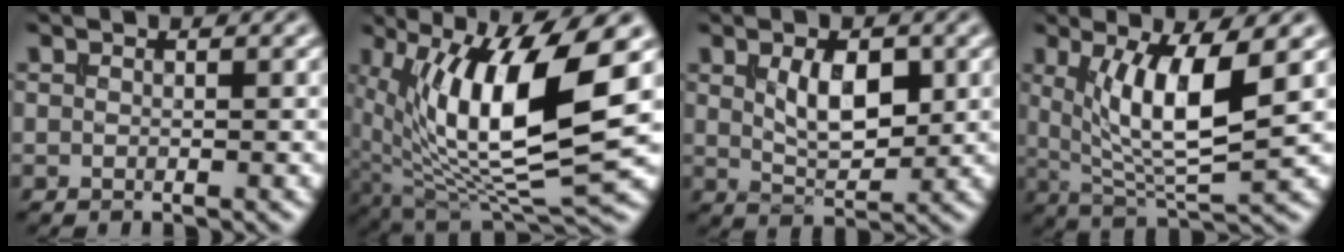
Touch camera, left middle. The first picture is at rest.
{"total": 13.3, "force": [3.1, 4.1, 12.2], "torque": [-0.214, -0.008, 0.059]}
{"total": 4.3, "force": [1.0, 2.2, 3.6], "torque": [-0.070, -0.003, 0.021]}
{"total": 7.7, "force": [1.8, 2.2, 7.1], "torque": [-0.128, -0.017, 0.040]}